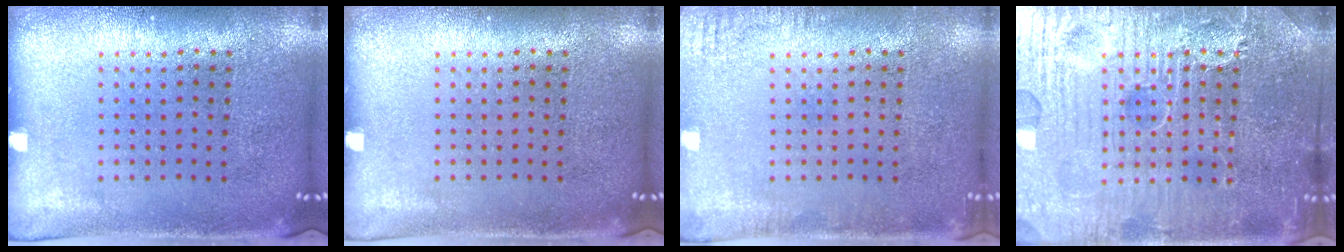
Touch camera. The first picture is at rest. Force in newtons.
{"total": 0.0}
{"total": 1.5, "press": 1.5, "slide": 0.3}
{"total": 7.9, "press": 7.9, "slide": 0.9}